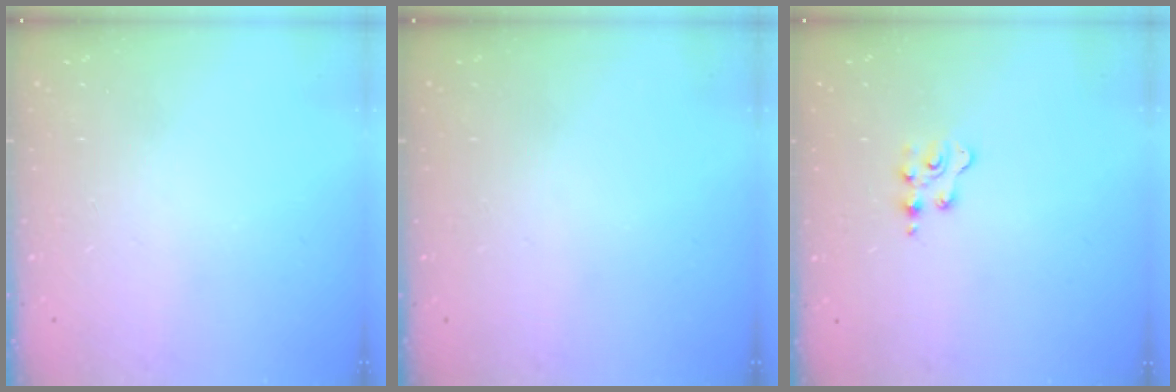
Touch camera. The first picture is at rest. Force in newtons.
{"total": 0.0}
{"total": 2.6, "press": 2.5, "slide": 0.4}